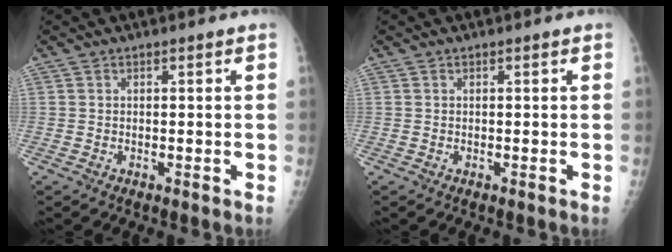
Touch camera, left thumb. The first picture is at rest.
{"total": 0.0}